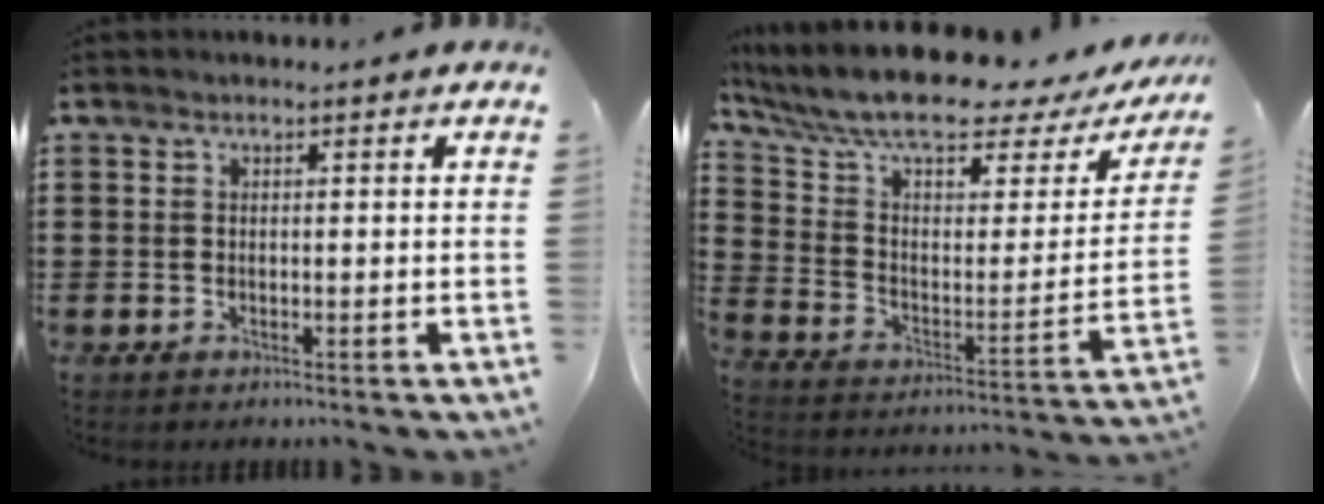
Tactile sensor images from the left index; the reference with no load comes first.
{"total": 10.9, "force": [8.8, 2.0, 6.0], "torque": [-0.136, -0.059, 0.150]}